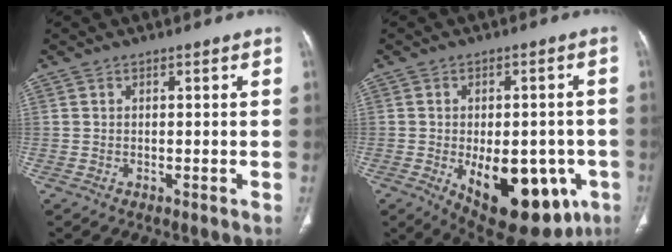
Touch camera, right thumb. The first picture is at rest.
{"total": 20.5, "force": [-6.9, 10.8, 16.0], "torque": [-0.180, 0.002, -0.068]}